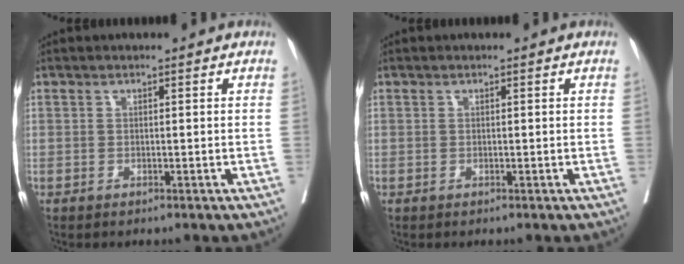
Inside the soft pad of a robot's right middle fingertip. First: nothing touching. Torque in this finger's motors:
{"motor_torque": [0.00, 0.00, 0.00, 0.00]}